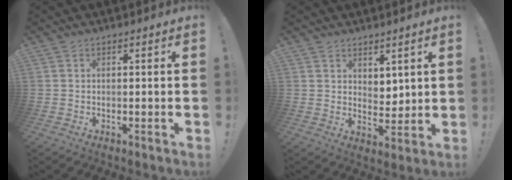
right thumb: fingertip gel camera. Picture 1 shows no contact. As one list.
[{"total": 5.3, "force": [3.7, 3.5, 1.4], "torque": [-0.008, -0.038, 0.069]}]